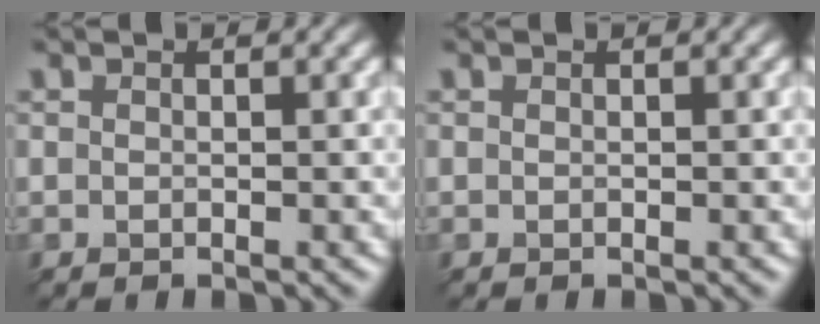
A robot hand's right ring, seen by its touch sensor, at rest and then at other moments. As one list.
[{"total": 0.0}]